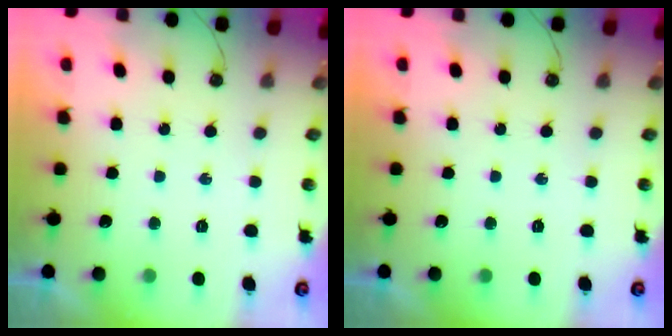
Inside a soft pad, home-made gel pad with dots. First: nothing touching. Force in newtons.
{"total": 0.0}